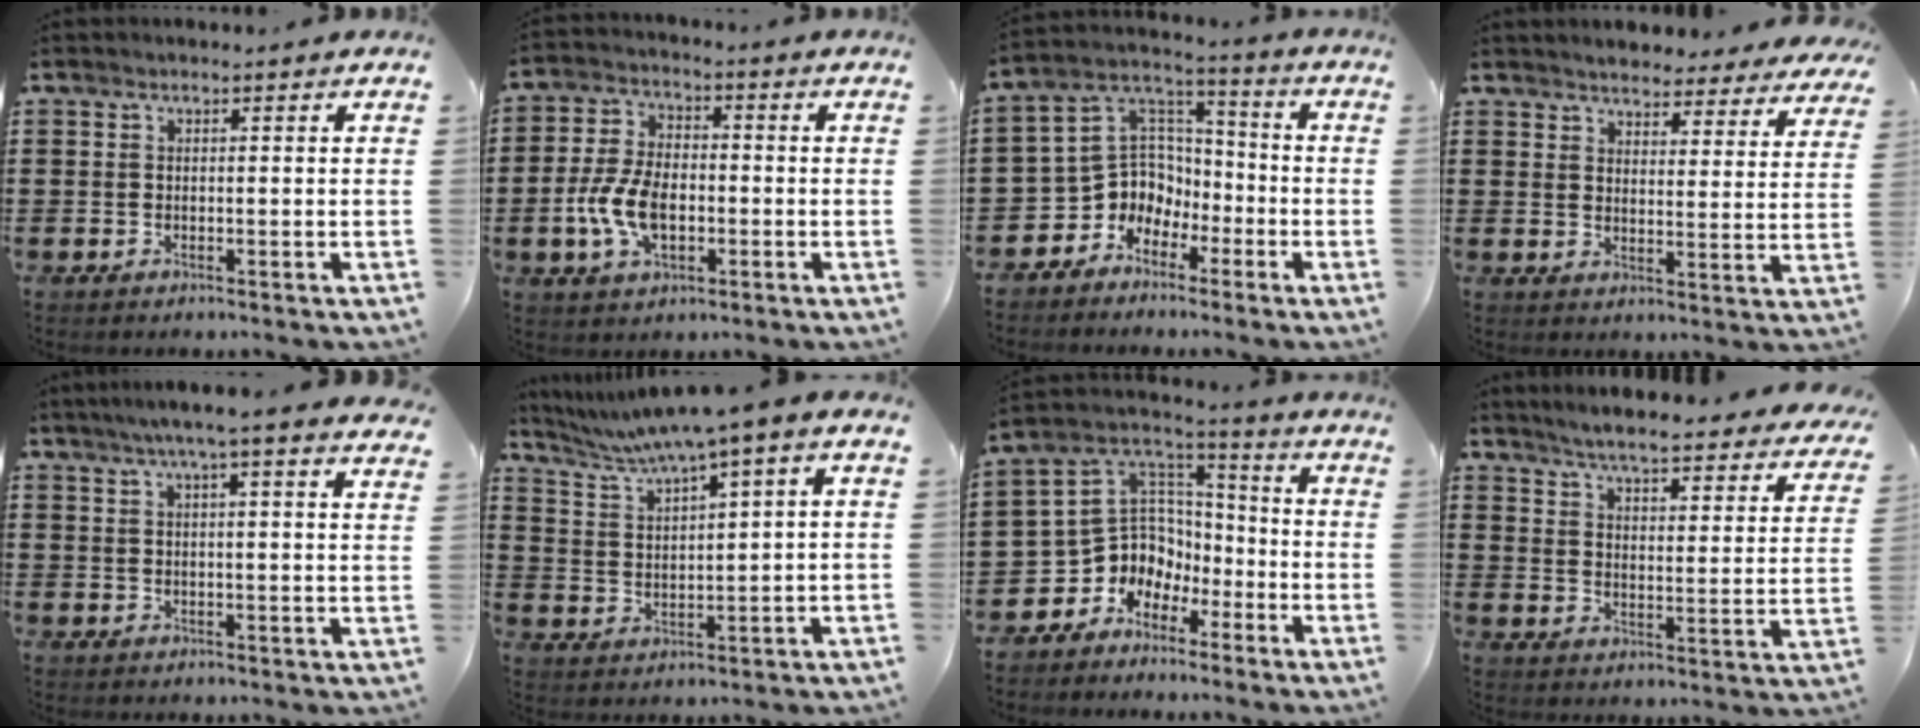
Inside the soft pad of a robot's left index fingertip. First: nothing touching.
{"total": 8.5, "force": [-2.1, 4.9, 6.7], "torque": [-0.163, -0.001, -0.045]}
{"total": 6.7, "force": [-2.9, 6.1, 0.5], "torque": [-0.049, -0.012, -0.060]}
{"total": 3.8, "force": [3.8, 0.4, 0.0], "torque": [-0.018, -0.018, 0.068]}
{"total": 4.5, "force": [3.6, -0.2, 2.7], "torque": [-0.062, -0.005, 0.063]}
{"total": 5.1, "force": [3.6, -0.1, 3.6], "torque": [-0.084, -0.018, 0.056]}
{"total": 7.4, "force": [-3.0, 6.7, 0.8], "torque": [-0.054, -0.016, -0.058]}
{"total": 5.0, "force": [4.8, -0.3, 1.6], "torque": [-0.054, -0.036, 0.077]}